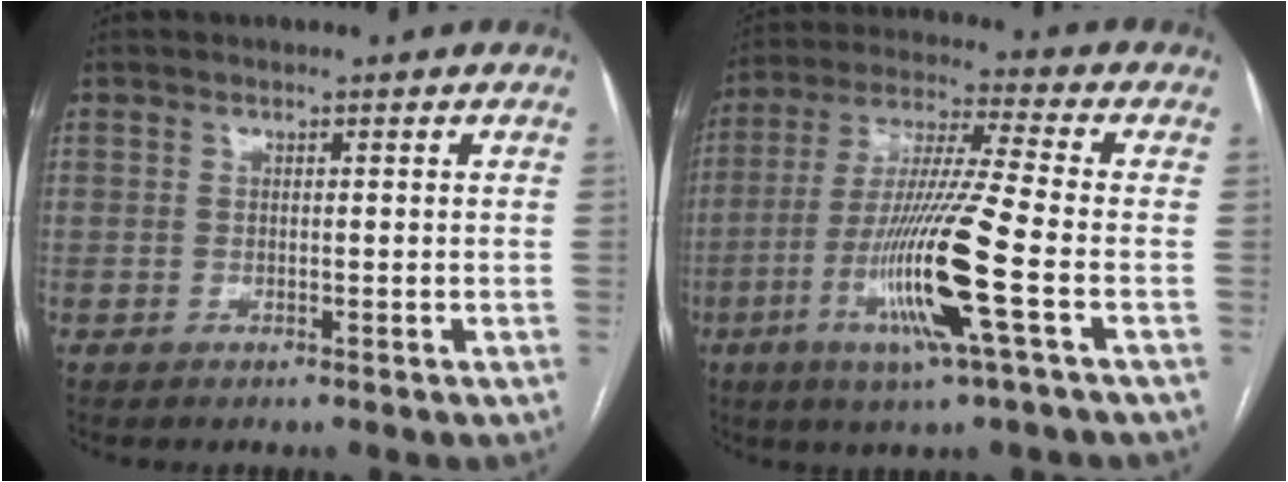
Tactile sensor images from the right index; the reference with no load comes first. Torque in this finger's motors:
{"motor_torque": [2.14, 0.00, 1.06, 0.21]}